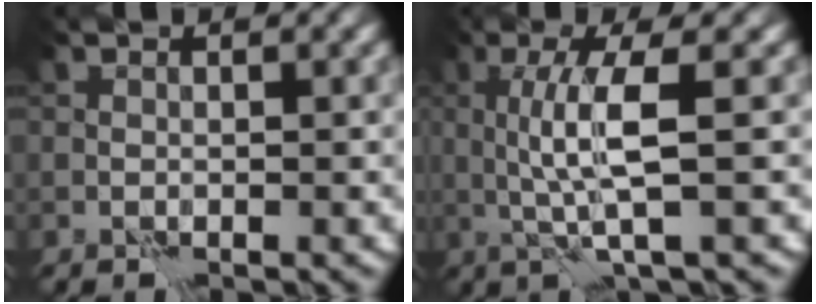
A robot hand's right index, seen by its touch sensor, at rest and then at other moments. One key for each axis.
{"total": 4.4, "fx": 0.7, "fy": 0.4, "fz": 4.3, "tx": -0.090, "ty": -0.001, "tz": 0.016}